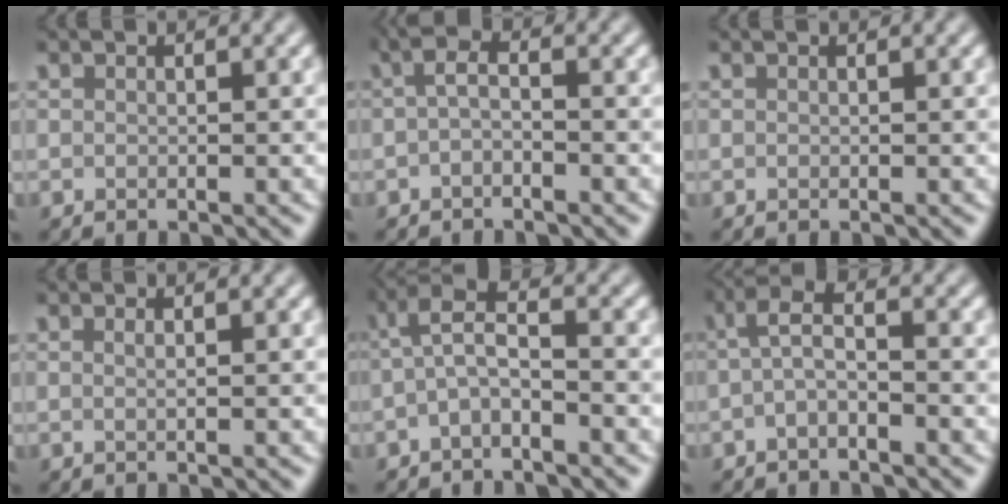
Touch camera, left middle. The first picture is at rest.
{"total": 1.6, "force": [-0.5, 0.4, 1.4], "torque": [-0.028, 0.002, -0.015]}
{"total": 0.0}
{"total": 0.9, "force": [0.3, 0.3, 0.7], "torque": [-0.006, 0.000, -0.003]}
{"total": 2.9, "force": [-1.2, 0.7, 2.5], "torque": [-0.051, 0.014, -0.033]}
{"total": 2.3, "force": [-0.7, 0.6, 2.1], "torque": [-0.045, 0.010, -0.021]}